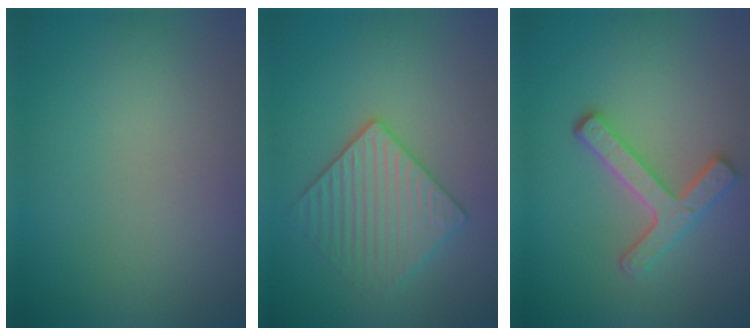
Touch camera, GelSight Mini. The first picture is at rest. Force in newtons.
{"total": 3.3, "press": 3.3, "slide": 0.2}
{"total": 3.7, "press": 3.1, "slide": 2.0}